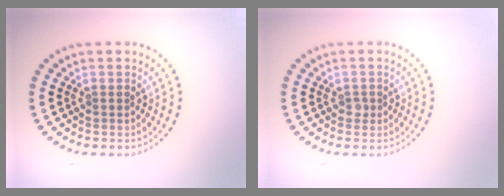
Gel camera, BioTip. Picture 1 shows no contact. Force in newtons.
{"total": 0.7, "press": 0.5, "slide": 0.4}